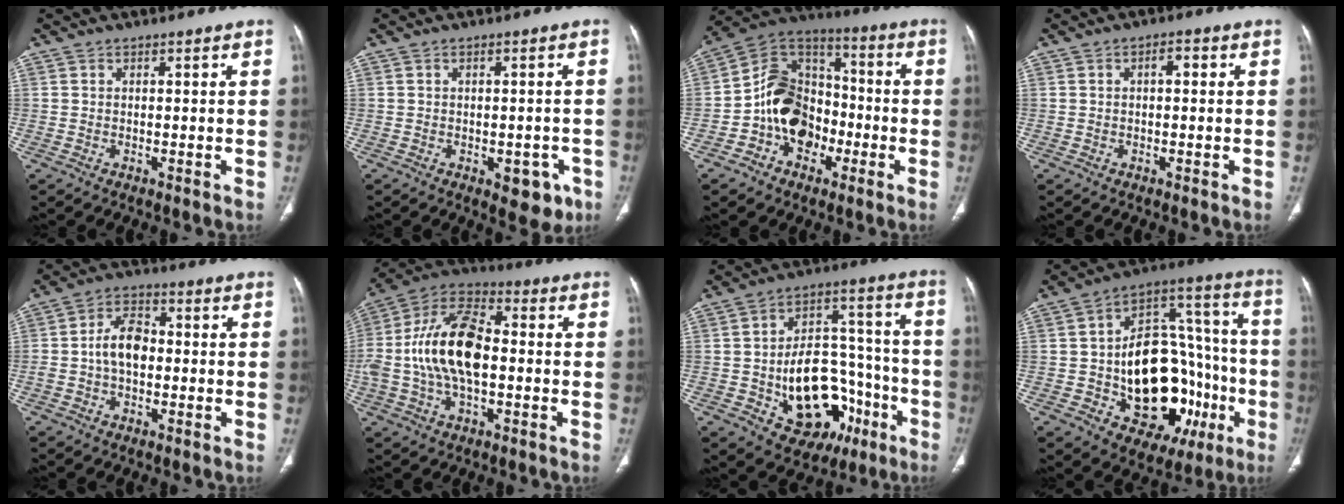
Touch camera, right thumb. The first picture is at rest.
{"total": 5.8, "force": [-2.5, 3.1, 4.2], "torque": [-0.024, 0.005, -0.023]}
{"total": 15.2, "force": [-4.4, 11.8, 8.5], "torque": [-0.110, 0.059, -0.086]}
{"total": 2.0, "force": [0.3, 1.0, 1.7], "torque": [-0.023, 0.008, 0.001]}
{"total": 7.2, "force": [-0.5, 4.6, 5.6], "torque": [-0.095, 0.021, -0.018]}
{"total": 17.9, "force": [-0.8, 9.4, 15.2], "torque": [-0.305, 0.033, -0.021]}
{"total": 20.8, "force": [-7.2, 13.5, 14.1], "torque": [-0.167, 0.054, -0.088]}
{"total": 28.0, "force": [-7.0, 16.9, 21.2], "torque": [-0.271, 0.044, -0.081]}